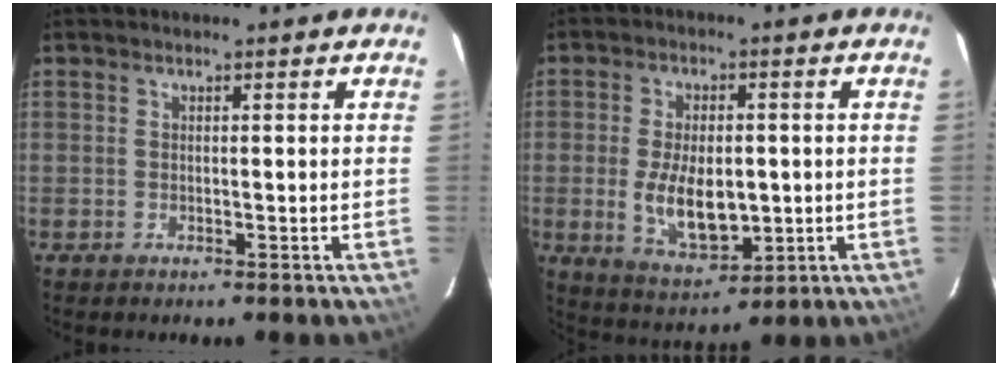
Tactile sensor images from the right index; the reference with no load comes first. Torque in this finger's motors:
{"motor_torque": [1.24, -0.60, 0.73, 0.16]}